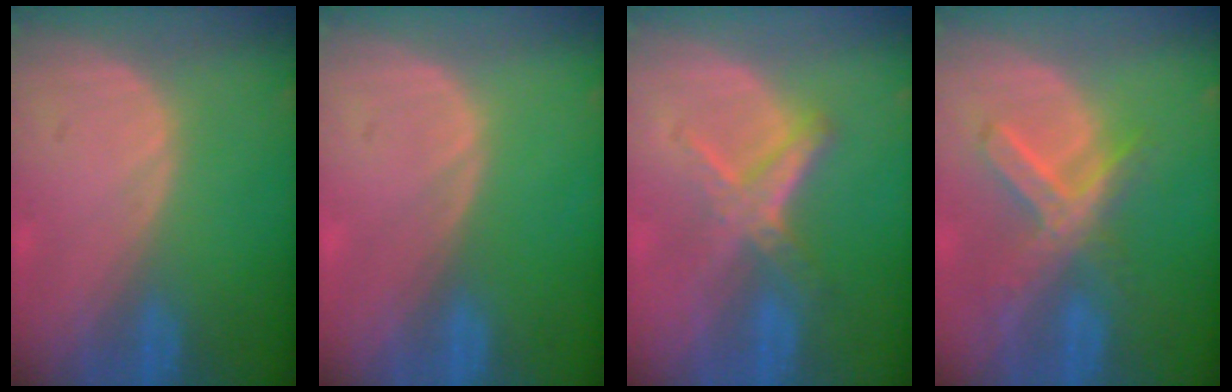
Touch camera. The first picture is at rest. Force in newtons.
{"total": 0.0}
{"total": 5.6, "press": 5.3, "slide": 1.7}
{"total": 7.4, "press": 6.2, "slide": 4.0}